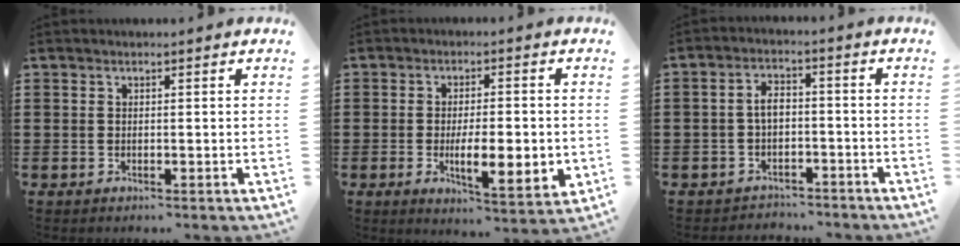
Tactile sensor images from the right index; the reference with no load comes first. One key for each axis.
{"total": 8.1, "fx": -1.5, "fy": 2.9, "fz": 7.4, "tx": -0.111, "ty": -0.006, "tz": -0.023}
{"total": 3.6, "fx": -1.8, "fy": 2.1, "fz": 2.3, "tx": -0.053, "ty": 0.007, "tz": -0.038}